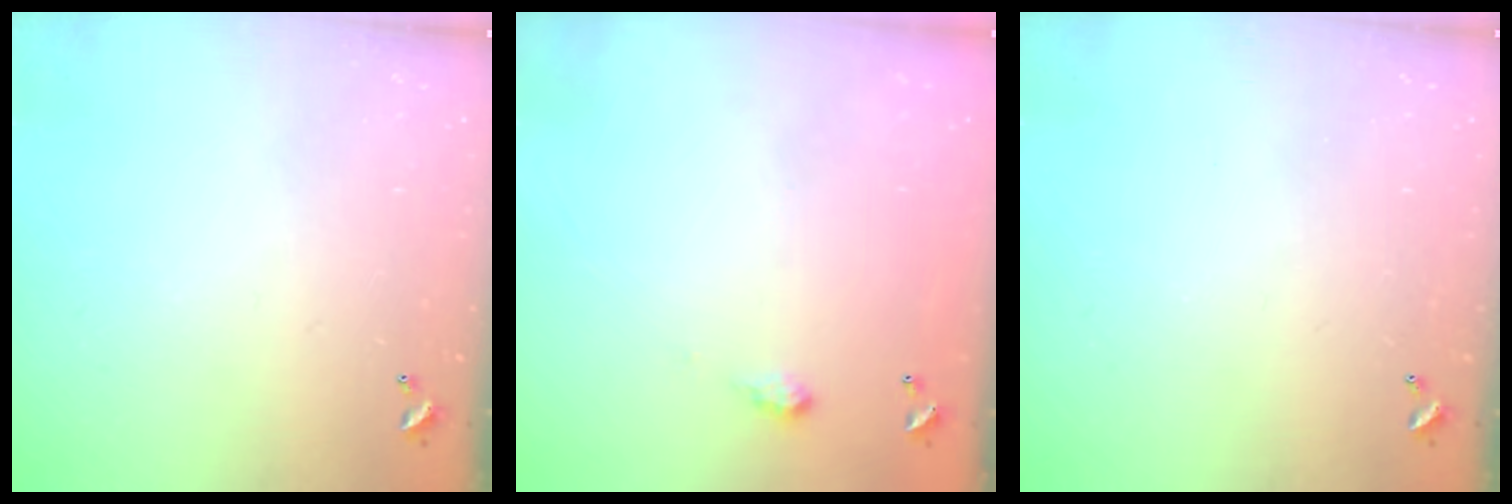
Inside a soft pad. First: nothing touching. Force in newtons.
{"total": 2.0, "press": 2.0, "slide": 0.3}
{"total": 0.0}